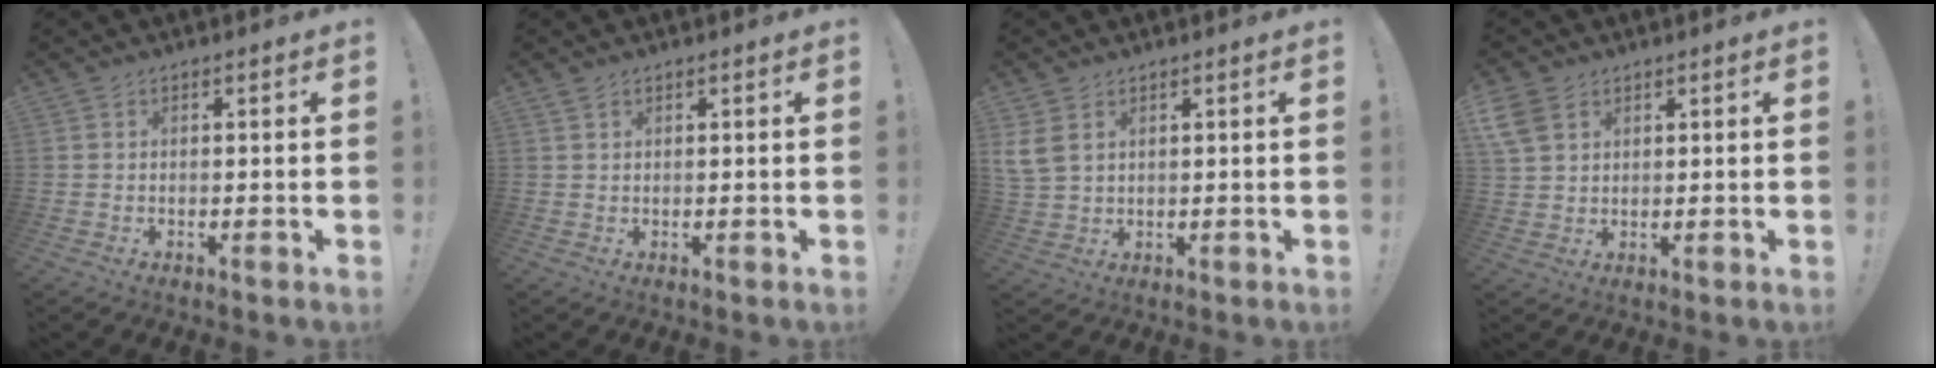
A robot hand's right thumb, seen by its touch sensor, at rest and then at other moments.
{"total": 1.0, "force": [0.8, 0.4, 0.5], "torque": [-0.005, -0.001, 0.013]}
{"total": 5.5, "force": [2.6, 3.4, 3.3], "torque": [-0.077, -0.009, 0.052]}
{"total": 6.3, "force": [3.3, 4.2, 3.4], "torque": [-0.061, -0.011, 0.065]}